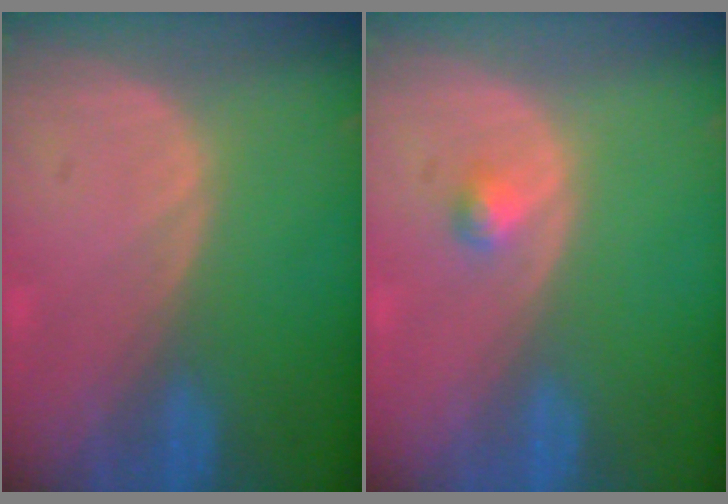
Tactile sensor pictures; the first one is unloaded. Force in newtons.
{"total": 1.3, "press": 1.2, "slide": 0.1}